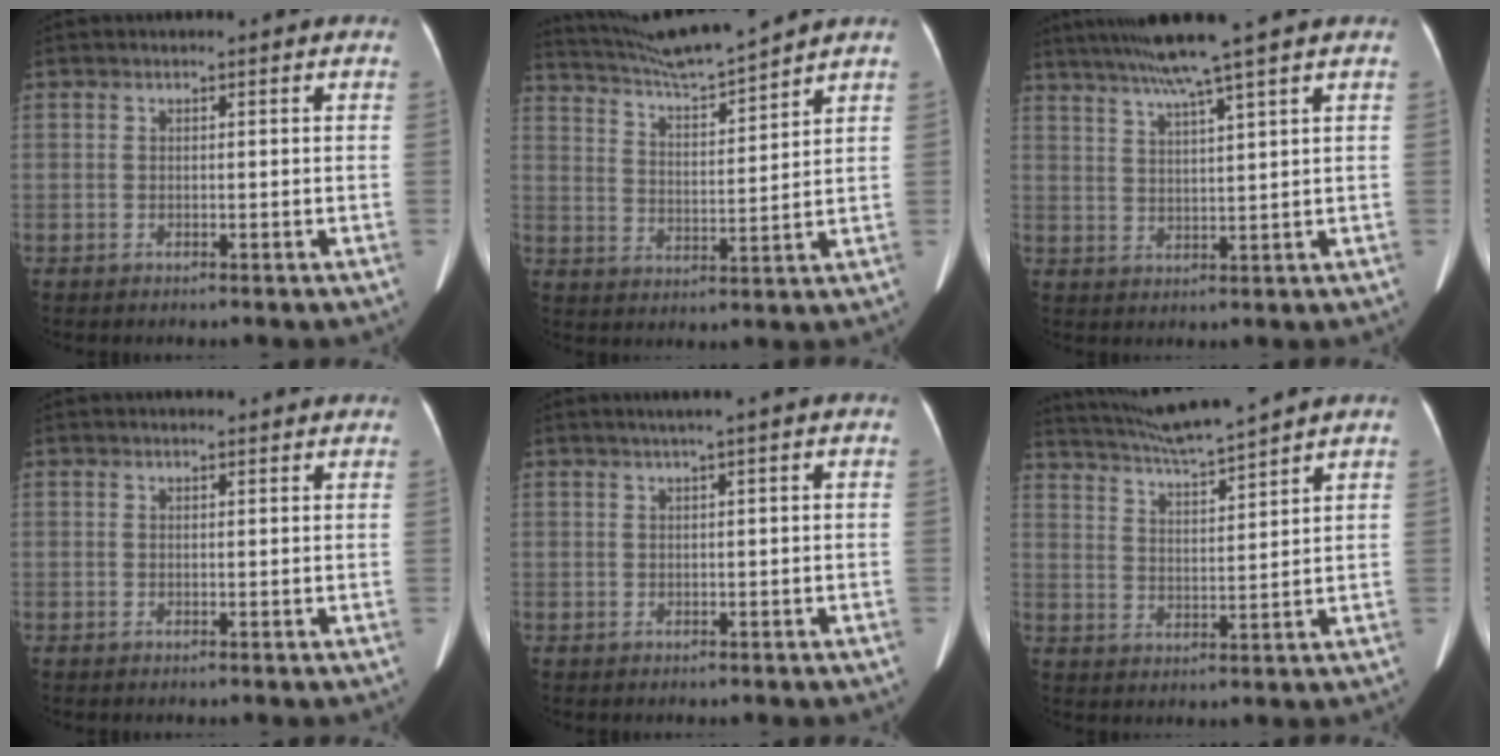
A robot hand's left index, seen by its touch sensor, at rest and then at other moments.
{"total": 11.7, "force": [10.9, -1.4, 3.9], "torque": [-0.076, 0.009, 0.191]}
{"total": 8.6, "force": [6.7, -1.9, 5.0], "torque": [-0.084, 0.014, 0.110]}
{"total": 4.1, "force": [3.7, 1.0, 1.6], "torque": [-0.017, 0.021, 0.040]}
{"total": 1.7, "force": [1.0, -0.5, 1.3], "torque": [-0.028, 0.002, 0.023]}
{"total": 10.6, "force": [9.8, -1.4, 3.9], "torque": [-0.075, 0.013, 0.171]}